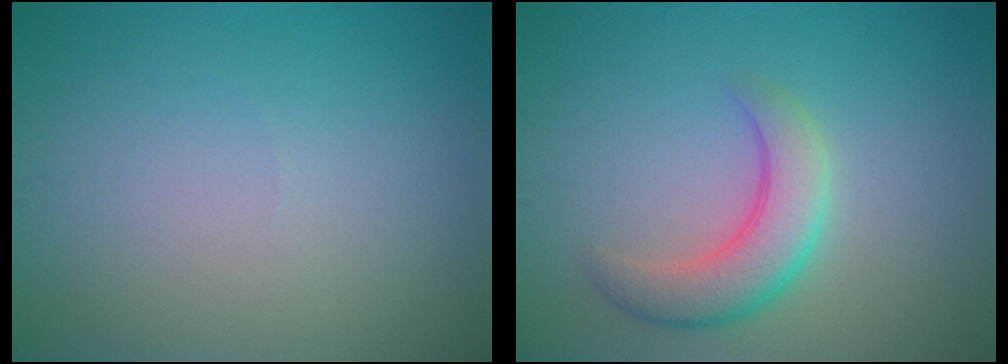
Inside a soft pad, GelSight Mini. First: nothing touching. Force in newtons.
{"total": 4.4, "press": 4.4, "slide": 0.2}